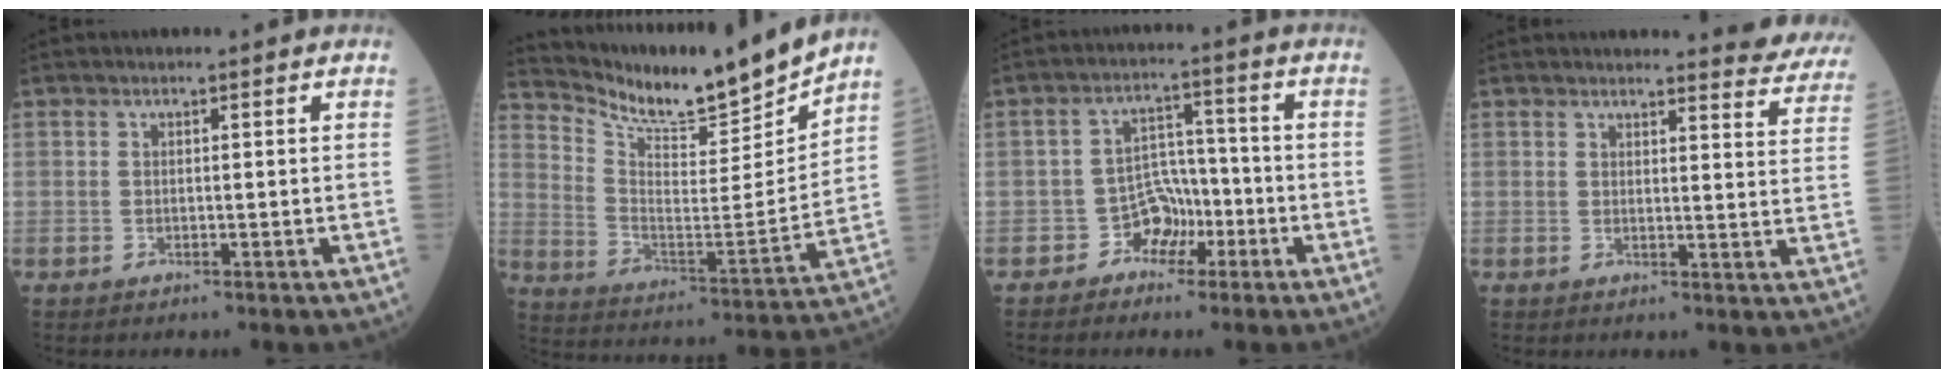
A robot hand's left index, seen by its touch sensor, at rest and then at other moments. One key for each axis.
{"total": 14.7, "fx": 14.2, "fy": -0.4, "fz": 3.7, "tx": -0.090, "ty": -0.039, "tz": 0.241}
{"total": 4.7, "fx": -2.6, "fy": 3.6, "fz": 1.5, "tx": -0.021, "ty": 0.014, "tz": -0.046}
{"total": 10.0, "fx": 9.8, "fy": 0.9, "fz": 1.8, "tx": 0.003, "ty": -0.058, "tz": 0.081}